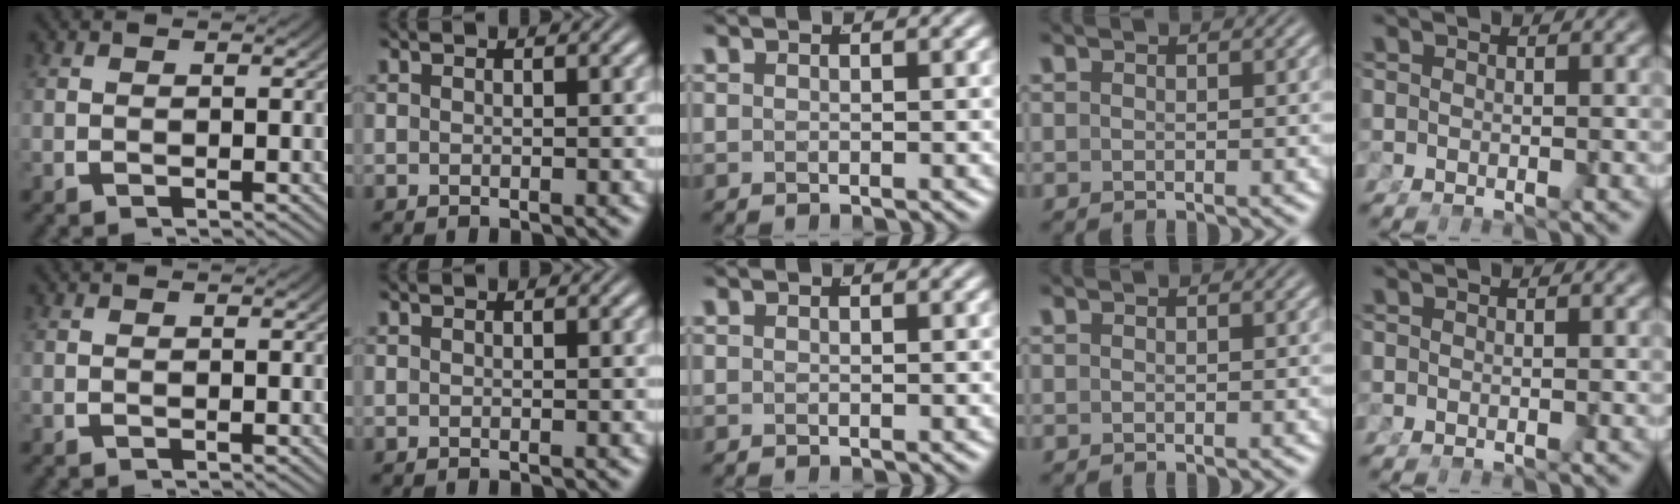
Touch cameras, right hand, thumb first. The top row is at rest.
{}